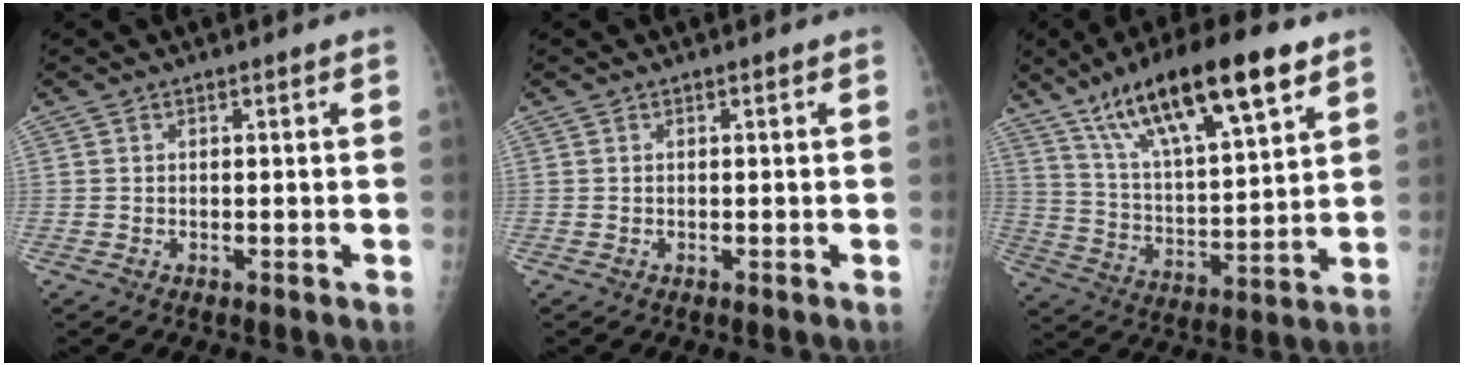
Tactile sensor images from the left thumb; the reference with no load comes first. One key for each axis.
{"total": 0.0}
{"total": 22.2, "fx": 13.1, "fy": 6.1, "fz": 16.8, "tx": -0.267, "ty": -0.034, "tz": 0.232}